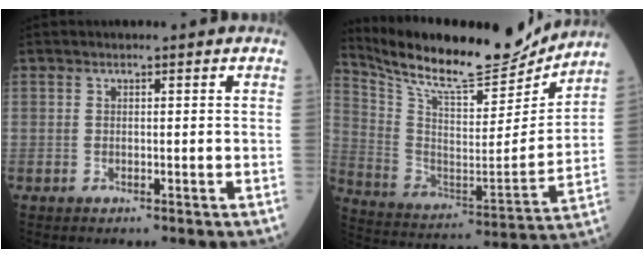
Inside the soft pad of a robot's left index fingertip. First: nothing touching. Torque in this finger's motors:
{"motor_torque": [0.11, -0.50, 0.41, 0.11]}